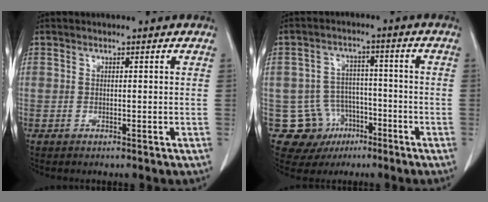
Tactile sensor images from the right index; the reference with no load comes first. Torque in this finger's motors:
{"motor_torque": [-0.77, 0.14, -0.65, -0.15]}